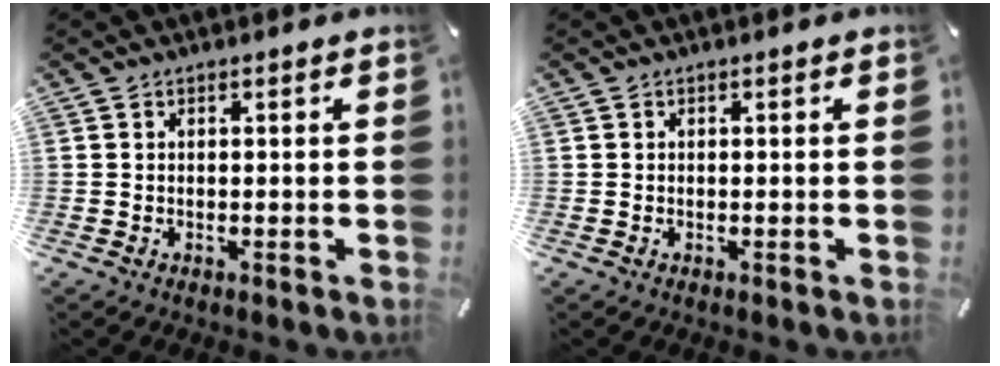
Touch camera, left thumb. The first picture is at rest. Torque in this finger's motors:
{"motor_torque": [0.02, 0.05, 0.26, -0.18, 0.02]}